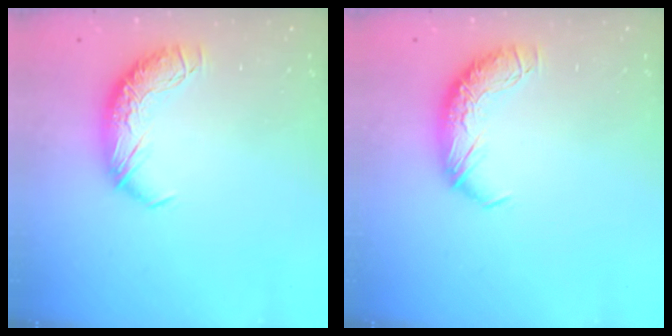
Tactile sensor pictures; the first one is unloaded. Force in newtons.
{"total": 0.0}